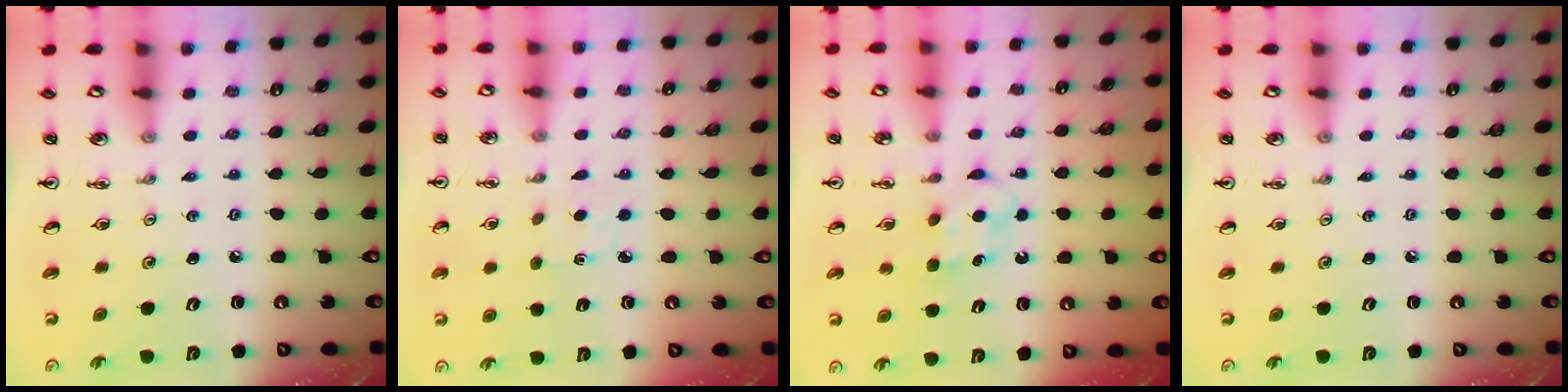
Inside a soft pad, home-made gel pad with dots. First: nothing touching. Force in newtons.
{"total": 2.4, "press": 2.3, "slide": 0.3}
{"total": 5.5, "press": 5.5, "slide": 0.9}
{"total": 0.0}